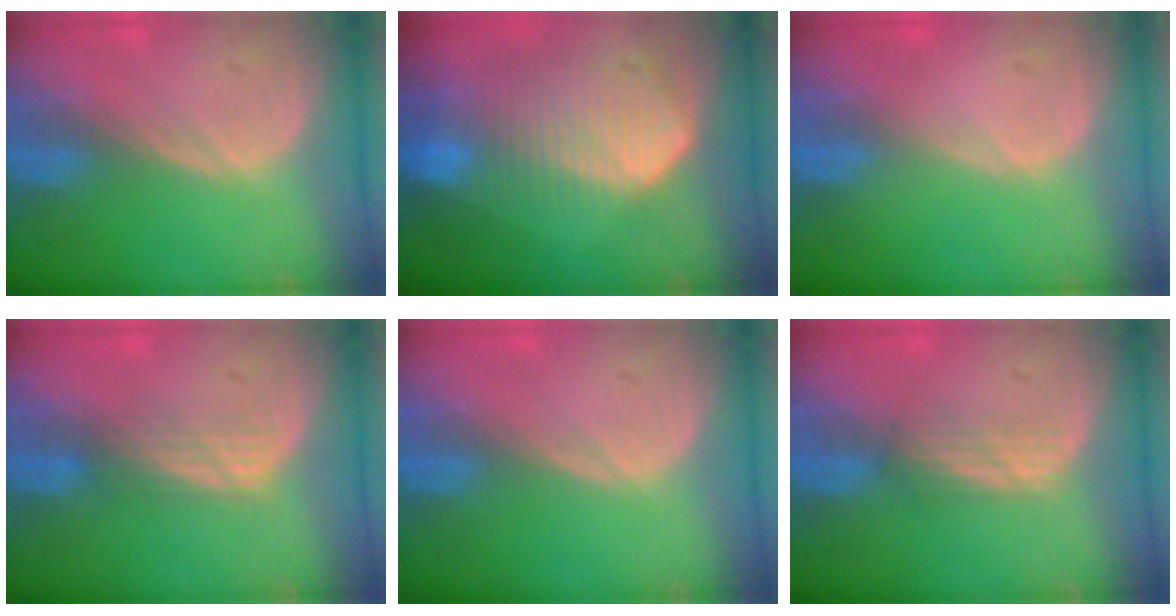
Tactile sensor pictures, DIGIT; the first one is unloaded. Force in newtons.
{"total": 10.5, "press": 9.1, "slide": 5.2}
{"total": 0.0}
{"total": 3.1, "press": 2.6, "slide": 1.6}
{"total": 0.0}
{"total": 2.4, "press": 2.3, "slide": 0.6}